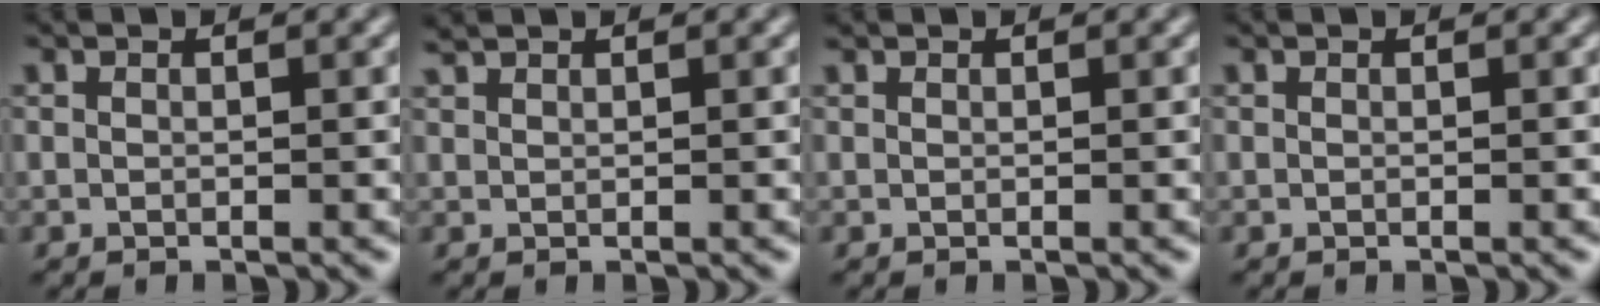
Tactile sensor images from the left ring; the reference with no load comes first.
{"total": 1.2, "force": [1.1, 0.2, 0.4], "torque": [-0.004, 0.009, 0.013]}
{"total": 0.5, "force": [0.4, 0.2, 0.2], "torque": [-0.001, 0.002, 0.002]}
{"total": 0.0}